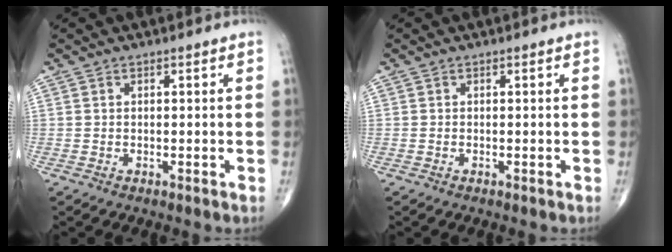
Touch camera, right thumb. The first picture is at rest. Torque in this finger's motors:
{"motor_torque": [-0.09, 0.04, 0.11, 0.00, -0.02]}